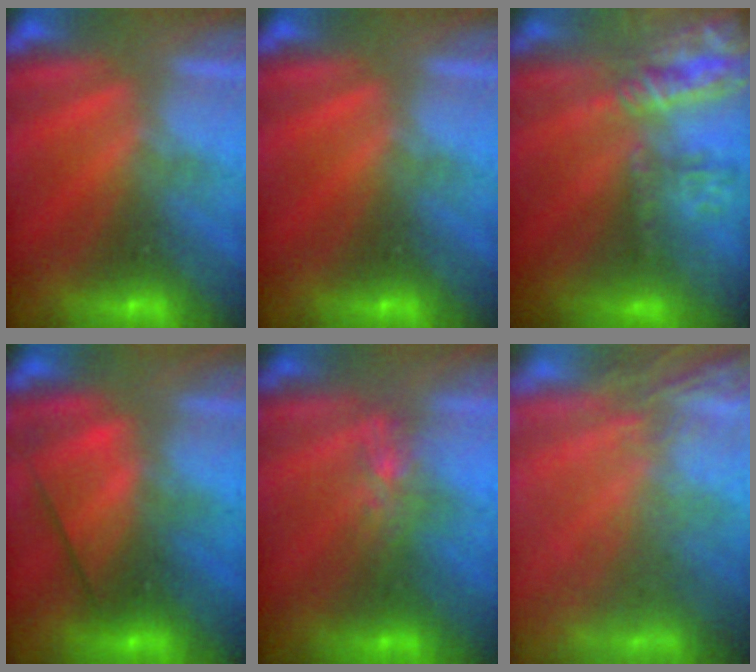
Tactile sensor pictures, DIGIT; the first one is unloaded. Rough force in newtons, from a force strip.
{"total": 0.0}
{"total": 9.5}
{"total": 2.6}
{"total": 4.8}
{"total": 5.6}